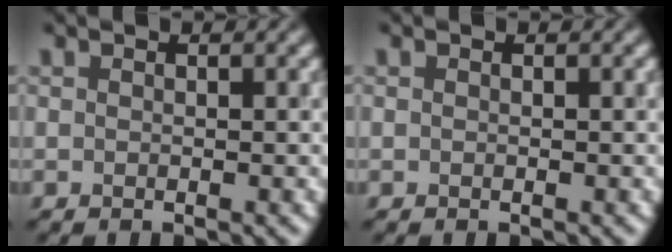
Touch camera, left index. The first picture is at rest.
{"total": 0.0}